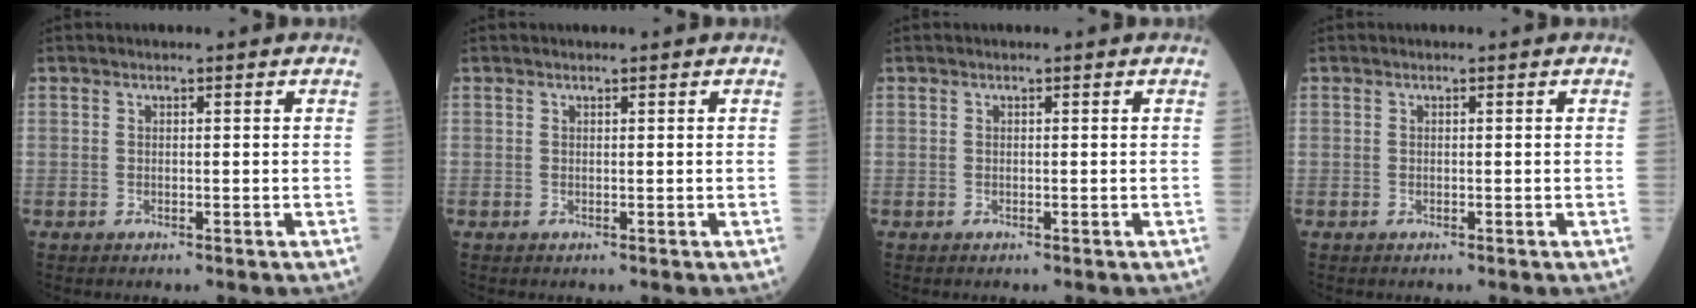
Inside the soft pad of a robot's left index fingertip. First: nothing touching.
{"total": 0.5, "force": [0.5, 0.0, 0.2], "torque": [-0.007, 0.005, 0.009]}
{"total": 0.0}
{"total": 0.0}